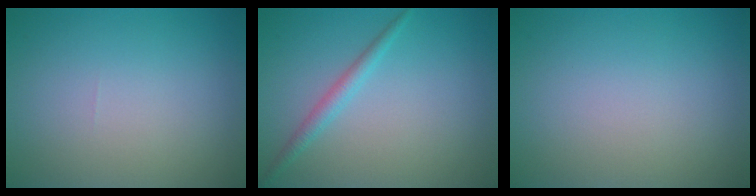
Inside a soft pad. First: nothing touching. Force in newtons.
{"total": 1.7, "press": 1.7, "slide": 0.1}
{"total": 0.0}